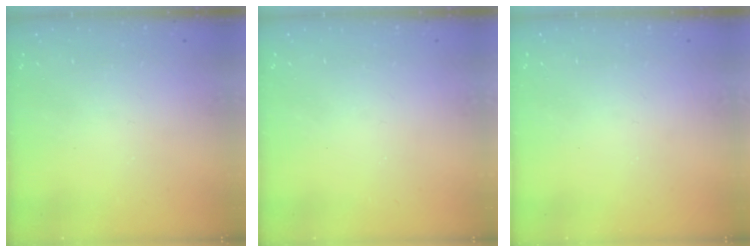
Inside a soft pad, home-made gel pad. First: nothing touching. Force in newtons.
{"total": 0.0}
{"total": 0.0}